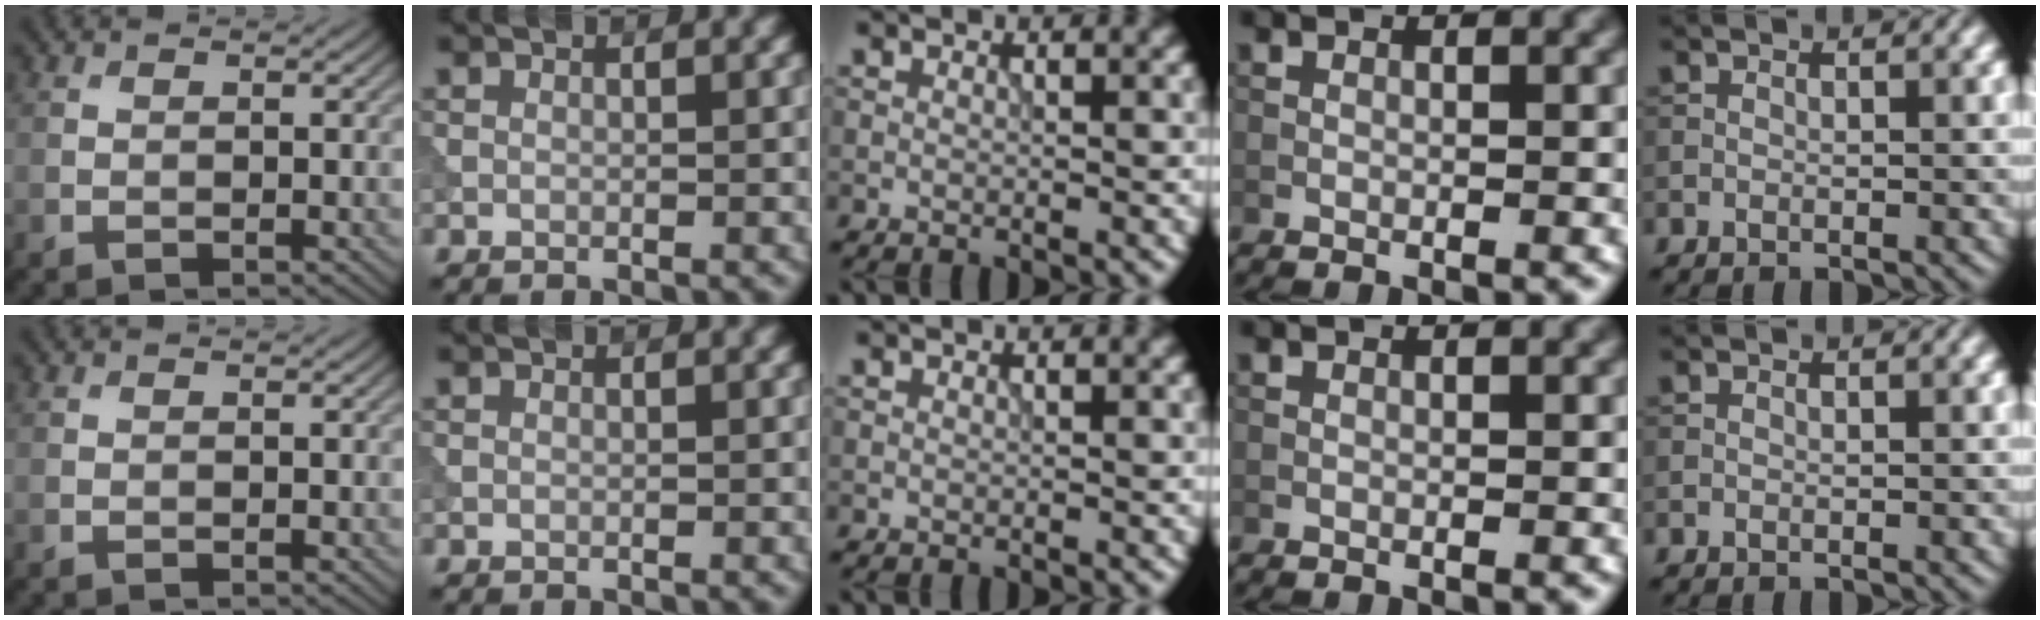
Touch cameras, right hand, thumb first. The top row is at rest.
{}